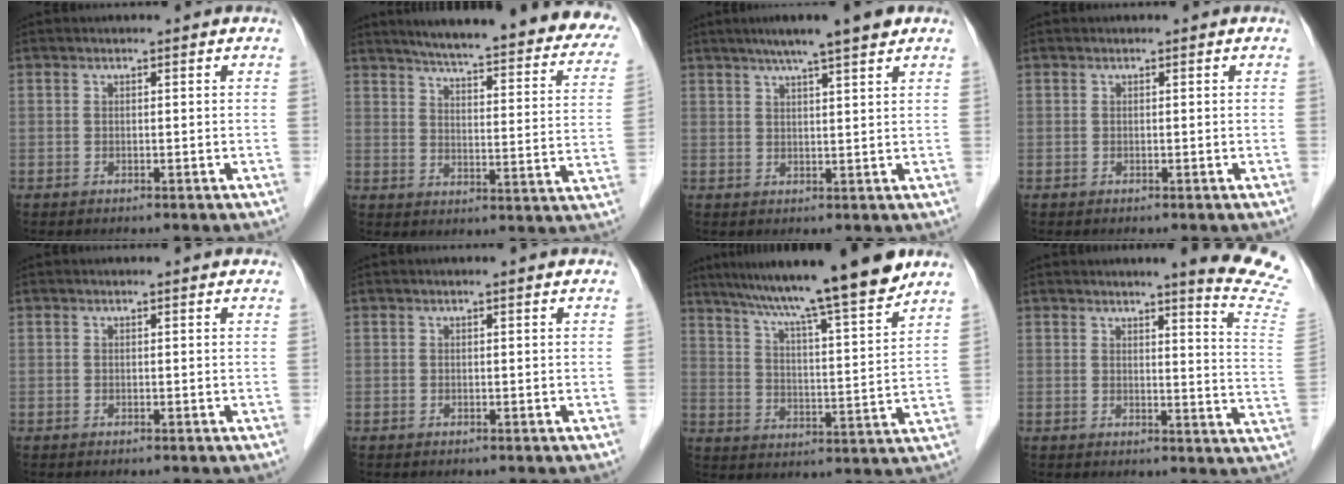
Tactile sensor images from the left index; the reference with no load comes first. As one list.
[{"total": 29.1, "force": [25.2, 4.3, 14.1], "torque": [-0.189, -0.055, 0.291]}, {"total": 7.9, "force": [5.9, -0.1, 5.3], "torque": [-0.080, 0.023, 0.086]}, {"total": 0.0}, {"total": 1.1, "force": [1.0, 0.2, 0.4], "torque": [-0.011, 0.003, 0.006]}, {"total": 0.7, "force": [0.6, -0.1, 0.4], "torque": [-0.010, 0.006, 0.013]}, {"total": 17.7, "force": [14.6, -0.5, 10.0], "torque": [-0.156, 0.005, 0.222]}, {"total": 11.8, "force": [10.5, -1.7, 5.1], "torque": [-0.057, -0.095, 0.096]}]